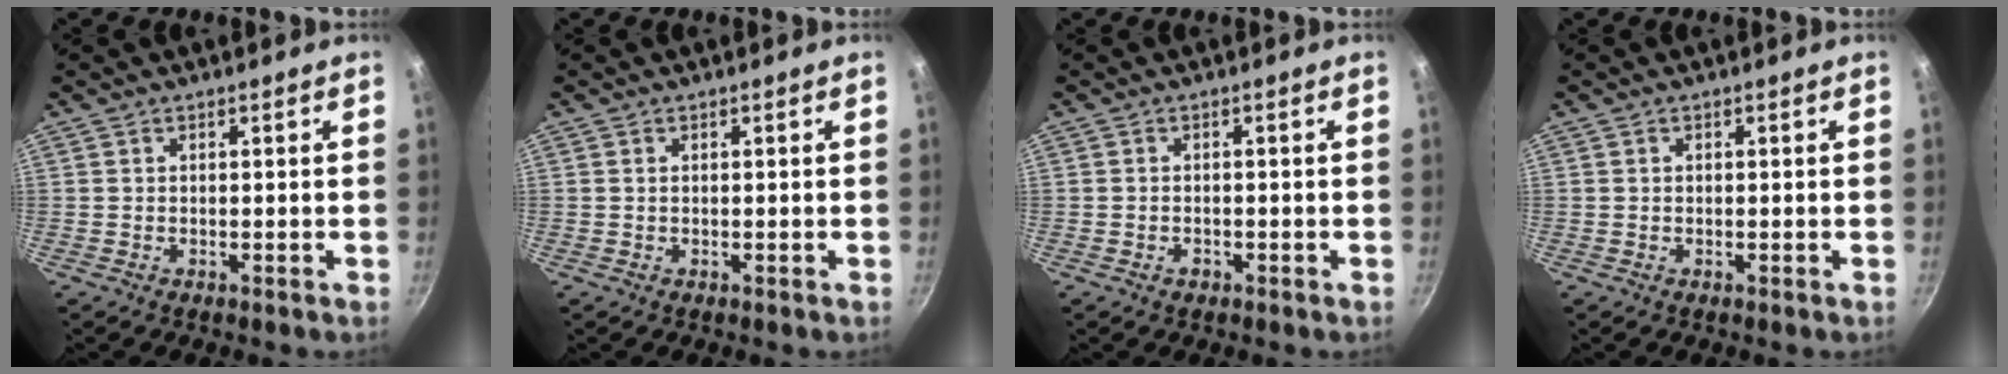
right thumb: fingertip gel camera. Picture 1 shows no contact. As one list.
[{"total": 0.0}, {"total": 1.2, "force": [-0.7, 0.8, 0.6], "torque": [-0.011, 0.005, -0.010]}, {"total": 0.0}]